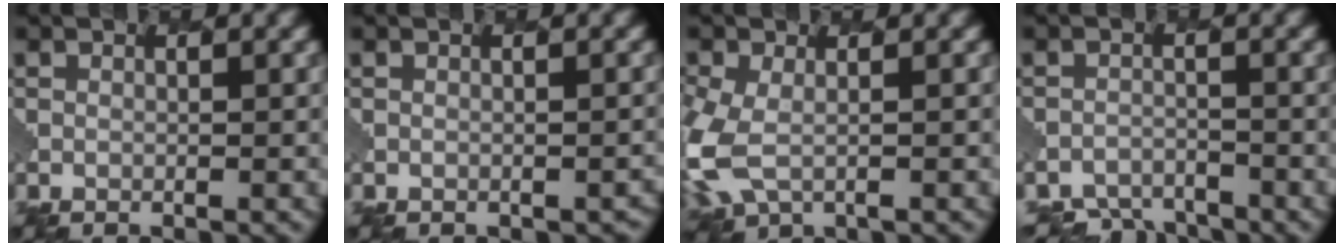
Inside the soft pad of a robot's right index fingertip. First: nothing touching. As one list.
[{"total": 1.3, "force": [-1.0, 0.8, 0.2], "torque": [0.005, -0.005, -0.003]}, {"total": 6.0, "force": [-1.2, 4.0, 4.4], "torque": [-0.124, -0.020, -0.024]}, {"total": 4.0, "force": [-3.9, 1.0, -0.1], "torque": [0.008, -0.005, -0.062]}]